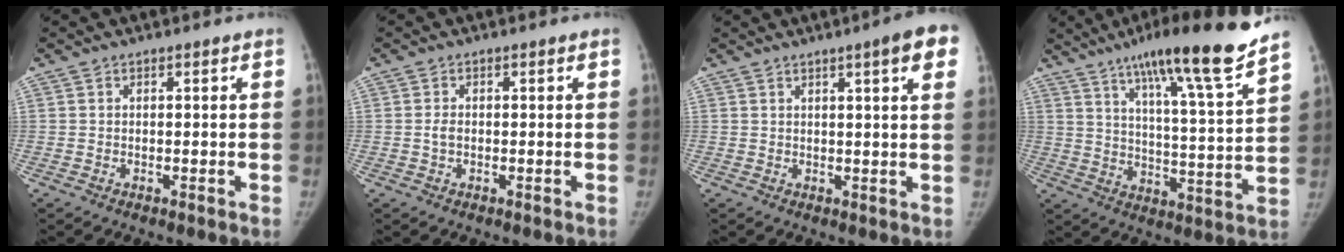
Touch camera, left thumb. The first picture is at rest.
{"total": 1.5, "force": [-0.1, 0.8, 1.3], "torque": [-0.023, 0.006, 0.001]}
{"total": 8.1, "force": [4.1, 0.8, 7.0], "torque": [-0.077, -0.007, 0.045]}
{"total": 20.4, "force": [15.0, 1.1, 13.8], "torque": [-0.193, -0.070, 0.227]}